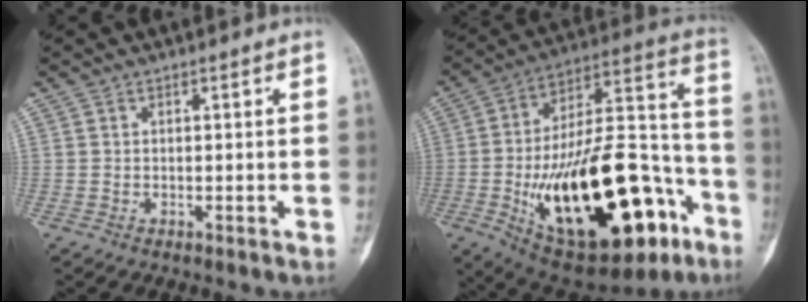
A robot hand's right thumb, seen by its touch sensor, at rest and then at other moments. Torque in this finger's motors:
{"motor_torque": [0.78, 1.04, 2.07, -0.70, 0.22]}